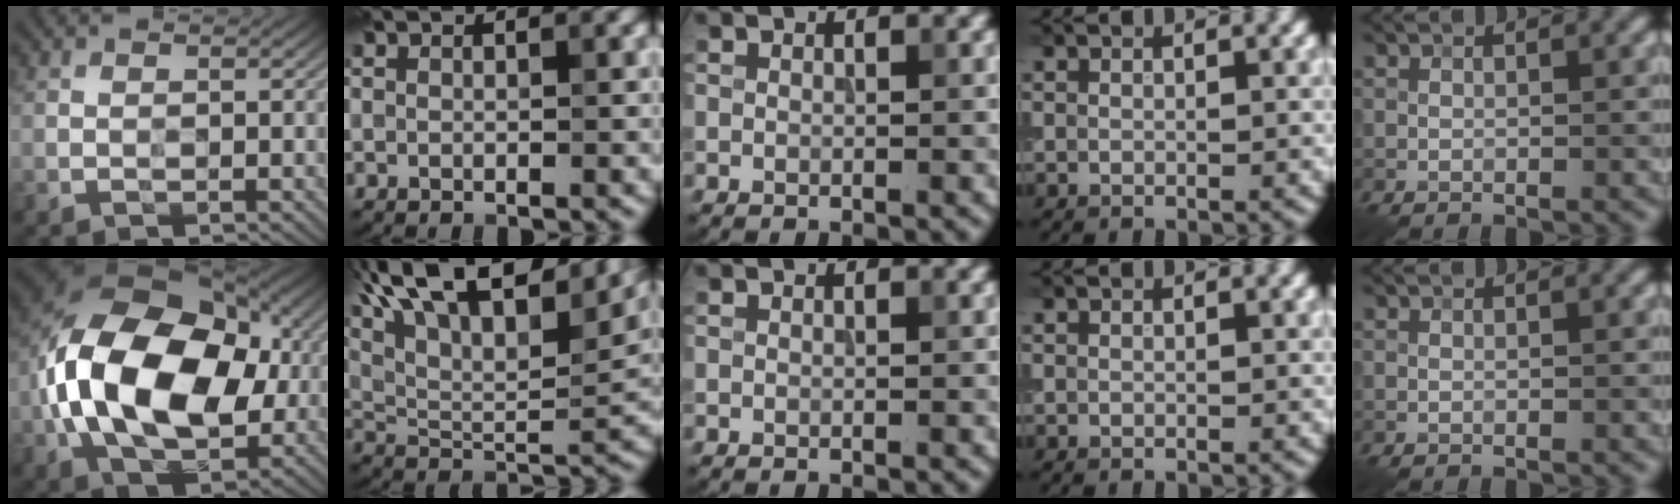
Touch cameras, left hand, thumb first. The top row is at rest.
{"thumb": {"total": 18.3, "force": [0.0, 12.2, 13.5], "torque": [-0.262, 0.004, 0.001]}, "index": {"total": 17.0, "force": [10.5, 6.8, 11.5], "torque": [-0.222, 0.051, 0.173]}}